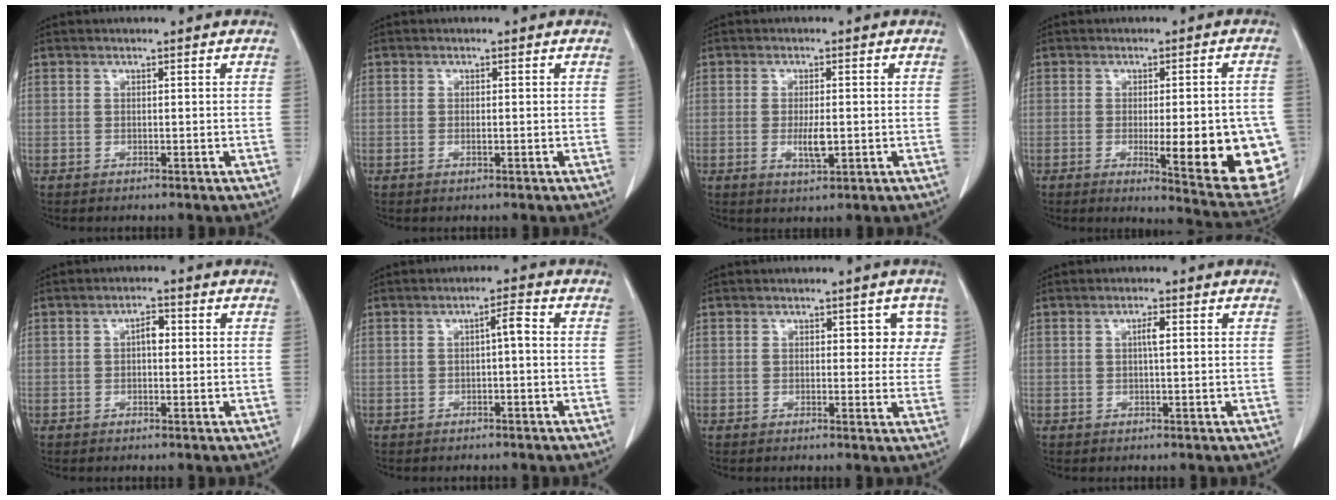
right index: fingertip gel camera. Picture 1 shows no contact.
{"total": 0.6, "force": [-0.2, 0.1, 0.6], "torque": [-0.011, -0.001, -0.001]}
{"total": 3.6, "force": [-0.6, 0.9, 3.4], "torque": [-0.064, -0.005, -0.007]}
{"total": 16.3, "force": [-3.8, 2.7, 15.6], "torque": [-0.110, -0.002, -0.030]}
{"total": 2.3, "force": [0.2, 1.1, 2.0], "torque": [-0.028, 0.008, 0.001]}
{"total": 2.3, "force": [0.0, 0.3, 2.3], "torque": [-0.034, 0.006, -0.001]}
{"total": 3.9, "force": [1.5, 2.4, 2.7], "torque": [-0.007, 0.008, 0.013]}
{"total": 1.7, "force": [0.4, 0.2, 1.6], "torque": [-0.030, 0.004, 0.005]}